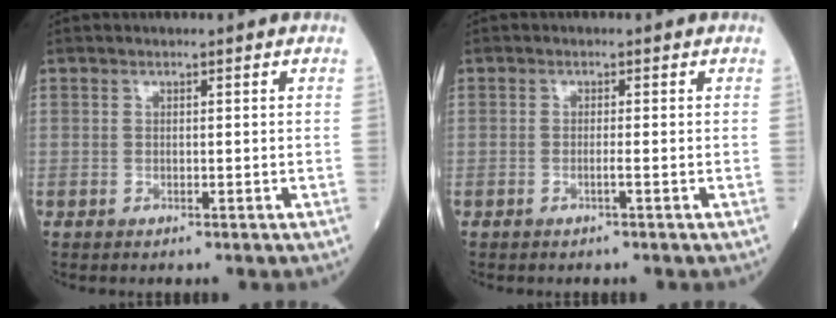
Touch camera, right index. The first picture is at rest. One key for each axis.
{"total": 0.9, "fx": -0.4, "fy": -0.2, "fz": 0.8, "tx": -0.014, "ty": 0.001, "tz": -0.009}